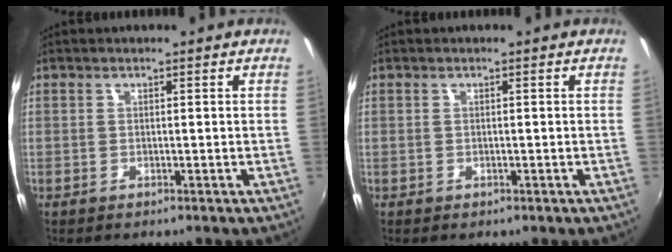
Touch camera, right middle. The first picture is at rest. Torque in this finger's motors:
{"motor_torque": [-0.65, -0.06, 0.06, 0.00]}